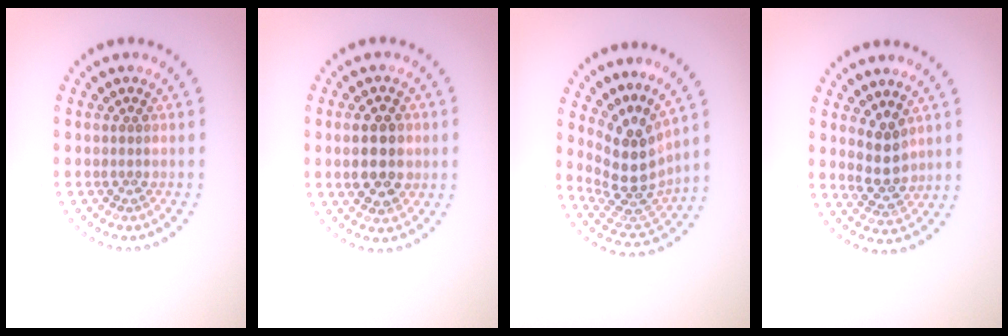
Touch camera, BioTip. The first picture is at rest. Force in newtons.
{"total": 4.6, "press": 4.6, "slide": 0.1}
{"total": 4.7, "press": 3.6, "slide": 3.1}
{"total": 2.8, "press": 2.6, "slide": 1.1}